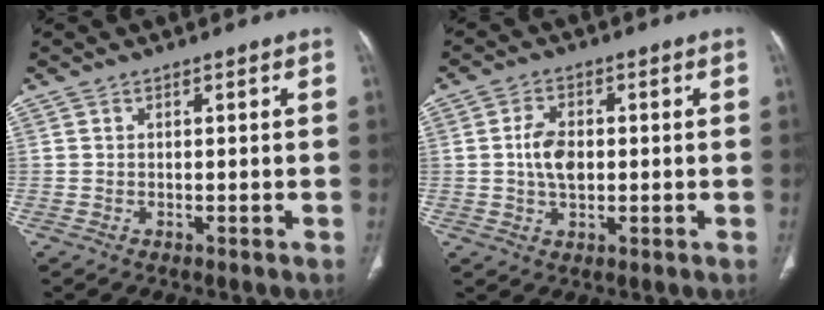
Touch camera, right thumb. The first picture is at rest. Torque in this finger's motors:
{"motor_torque": [0.71, 0.78, 0.78, 0.04, 0.05]}